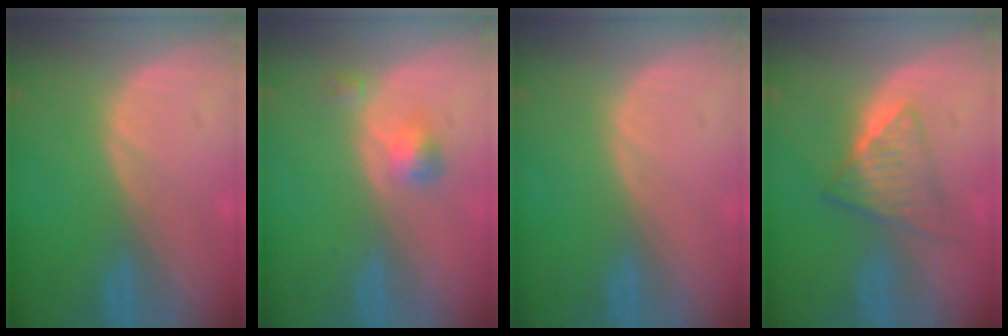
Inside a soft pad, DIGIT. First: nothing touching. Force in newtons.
{"total": 3.0, "press": 2.8, "slide": 1.2}
{"total": 0.0}
{"total": 5.9, "press": 5.4, "slide": 2.3}